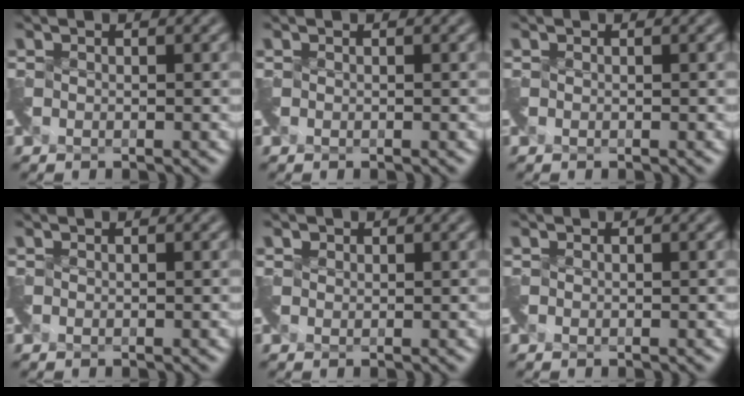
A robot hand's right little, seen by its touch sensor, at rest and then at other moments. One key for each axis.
{"total": 0.0}
{"total": 0.0}
{"total": 0.0}
{"total": 0.7, "fx": 0.2, "fy": 0.4, "fz": -0.5, "tx": 0.006, "ty": -0.001, "tz": 0.009}
{"total": 0.0}